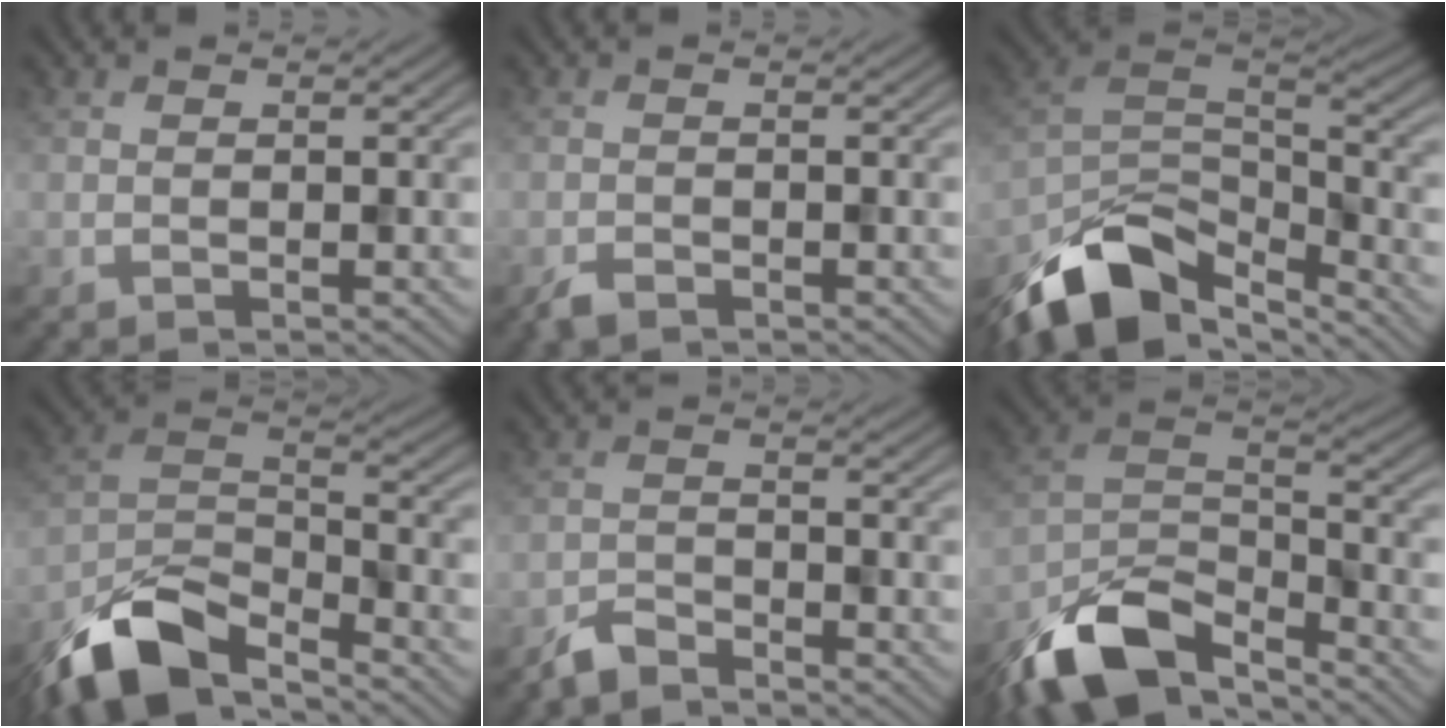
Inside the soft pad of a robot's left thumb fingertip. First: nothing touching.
{"total": 1.6, "force": [-1.3, 0.6, 0.7], "torque": [-0.016, -0.003, -0.027]}
{"total": 13.4, "force": [-9.1, 6.1, 7.7], "torque": [-0.160, -0.019, -0.175]}
{"total": 11.1, "force": [-8.3, 3.9, 6.1], "torque": [-0.117, -0.006, -0.178]}
{"total": 3.0, "force": [-2.8, 0.7, 0.9], "torque": [-0.017, -0.001, -0.064]}
{"total": 12.1, "force": [-9.1, 4.5, 6.6], "torque": [-0.134, -0.006, -0.186]}